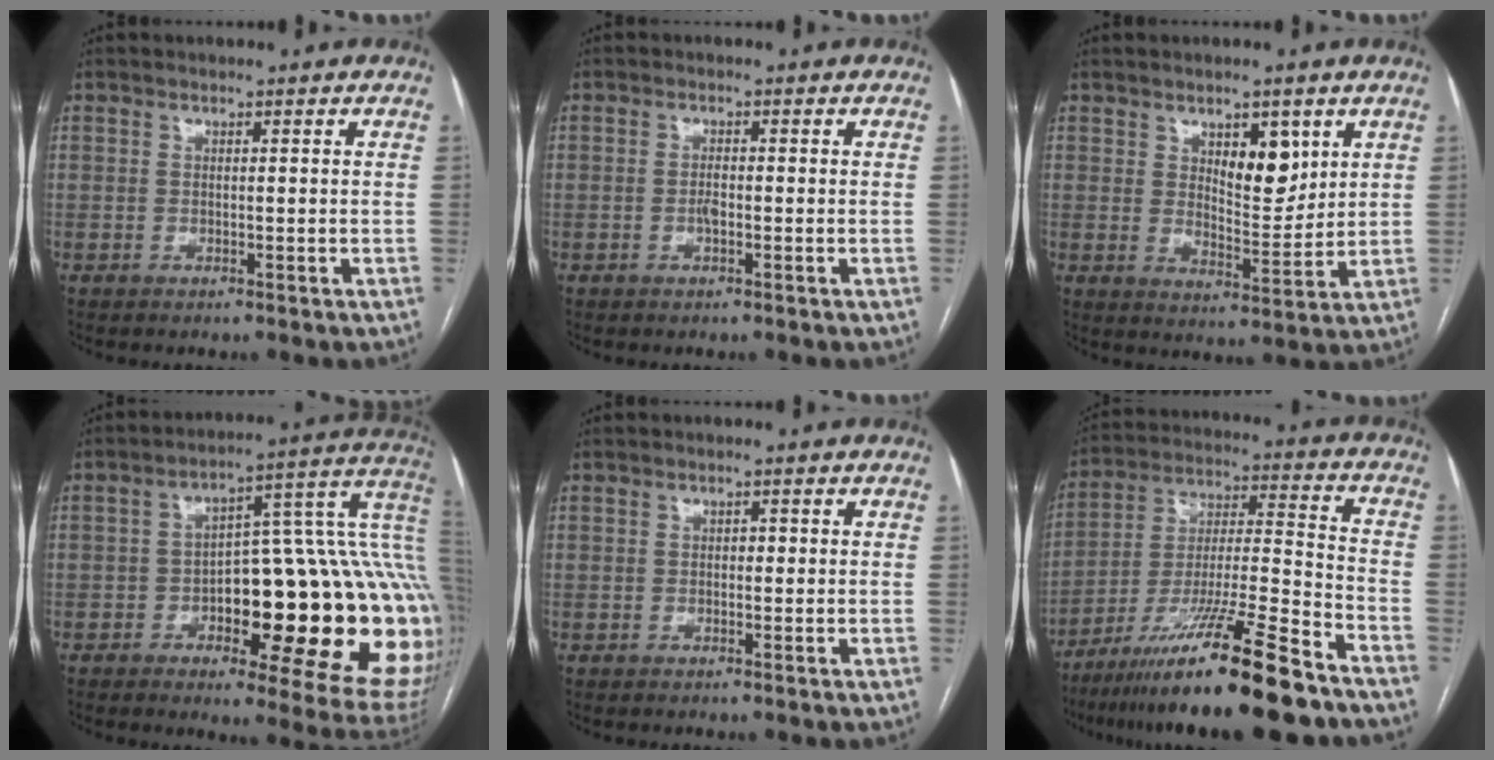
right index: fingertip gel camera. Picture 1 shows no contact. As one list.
[{"total": 1.5, "force": [-0.5, 0.5, 1.3], "torque": [-0.024, 0.002, -0.010]}, {"total": 7.0, "force": [3.3, 3.0, 5.4], "torque": [-0.082, -0.006, 0.056]}, {"total": 29.0, "force": [-3.5, 7.5, 27.8], "torque": [-0.264, 0.031, -0.037]}, {"total": 0.9, "force": [0.0, 0.6, 0.7], "torque": [-0.007, 0.004, -0.002]}, {"total": 21.2, "force": [-15.7, 0.3, 14.3], "torque": [-0.244, -0.031, -0.272]}]